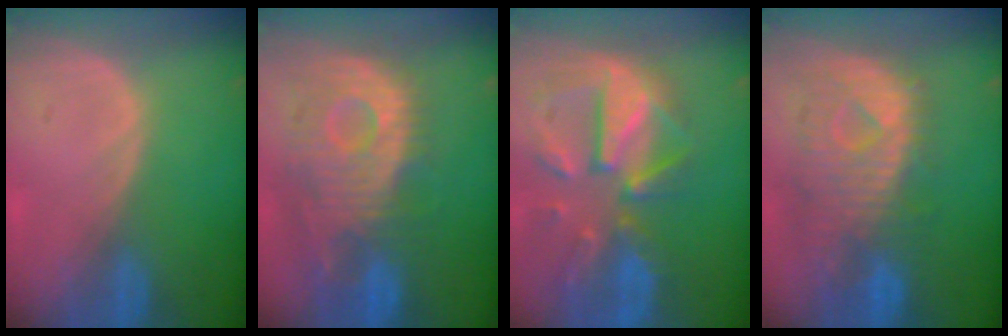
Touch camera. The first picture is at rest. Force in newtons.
{"total": 12.0, "press": 10.7, "slide": 5.5}
{"total": 12.0, "press": 10.4, "slide": 5.9}
{"total": 10.6, "press": 9.5, "slide": 4.6}